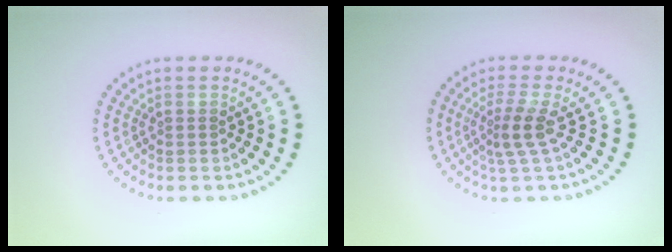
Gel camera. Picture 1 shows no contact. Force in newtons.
{"total": 2.4, "press": 1.7, "slide": 1.8}